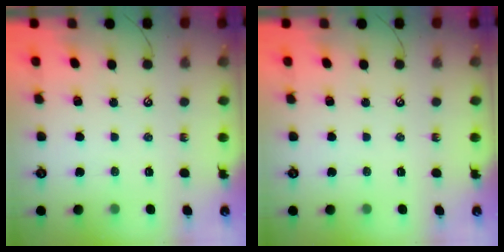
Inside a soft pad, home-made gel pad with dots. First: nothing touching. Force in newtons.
{"total": 0.0}